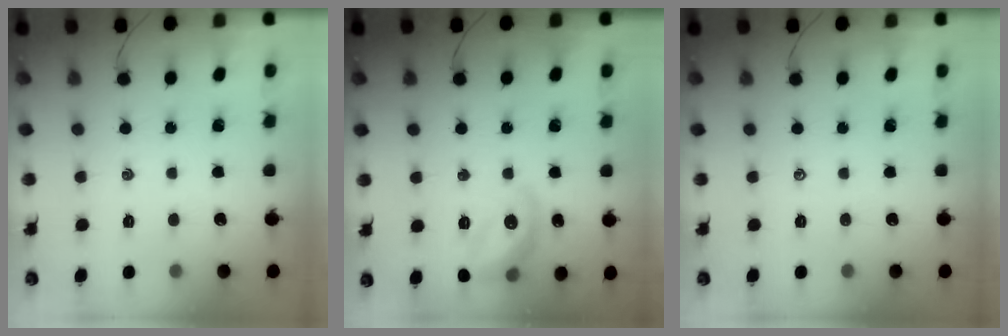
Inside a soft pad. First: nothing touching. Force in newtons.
{"total": 12.7, "press": 12.7, "slide": 0.9}
{"total": 0.0}